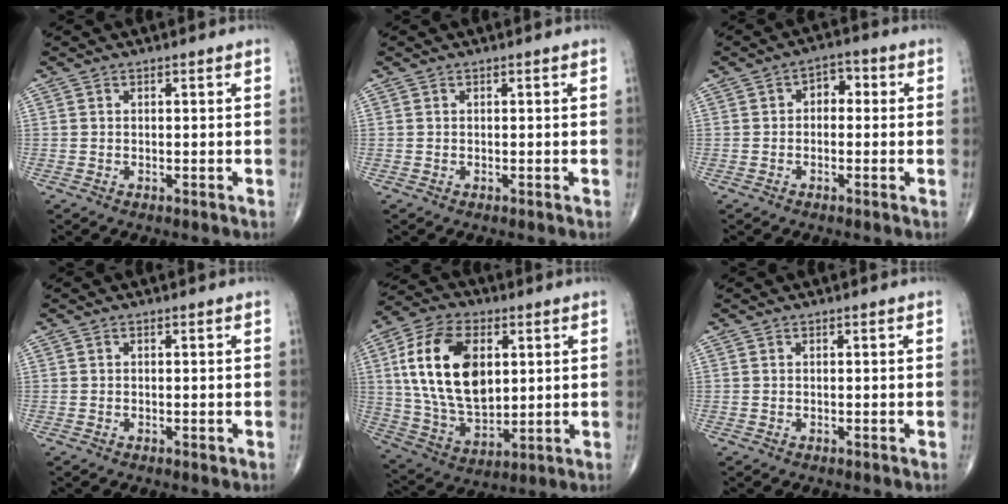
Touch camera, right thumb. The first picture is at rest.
{"total": 0.0}
{"total": 4.0, "force": [0.3, 2.8, 2.8], "torque": [-0.019, 0.016, -0.007]}
{"total": 0.6, "force": [-0.2, 0.3, 0.5], "torque": [-0.004, -0.001, -0.004]}
{"total": 19.6, "force": [4.2, 11.6, 15.2], "torque": [-0.271, -0.011, 0.081]}
{"total": 0.0}